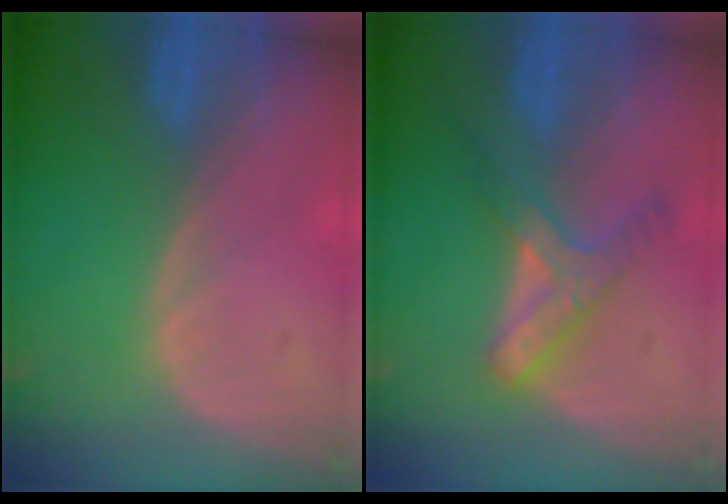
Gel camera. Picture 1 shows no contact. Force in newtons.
{"total": 5.9, "press": 5.6, "slide": 1.7}